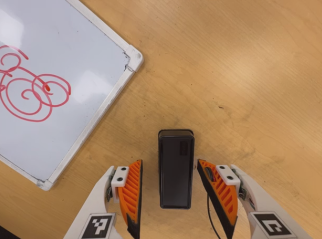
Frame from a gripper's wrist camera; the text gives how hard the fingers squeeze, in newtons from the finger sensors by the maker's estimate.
{"total": 0.0}